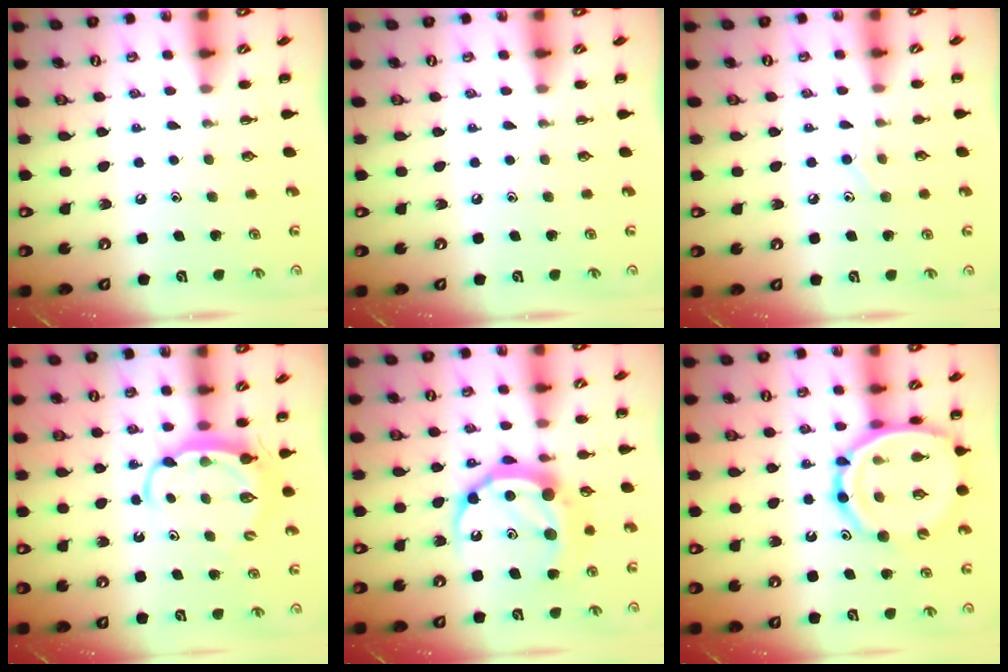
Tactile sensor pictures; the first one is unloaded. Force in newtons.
{"total": 0.0}
{"total": 6.4, "press": 6.1, "slide": 2.2}
{"total": 5.8, "press": 5.8, "slide": 0.3}
{"total": 15.0, "press": 14.9, "slide": 1.0}
{"total": 17.0, "press": 16.6, "slide": 3.6}